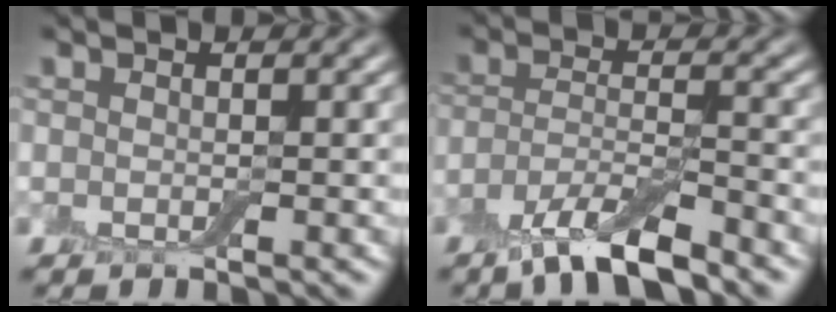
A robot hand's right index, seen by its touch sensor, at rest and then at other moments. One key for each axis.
{"total": 5.8, "fx": -4.3, "fy": 1.3, "fz": 3.6, "tx": -0.067, "ty": -0.006, "tz": -0.084}